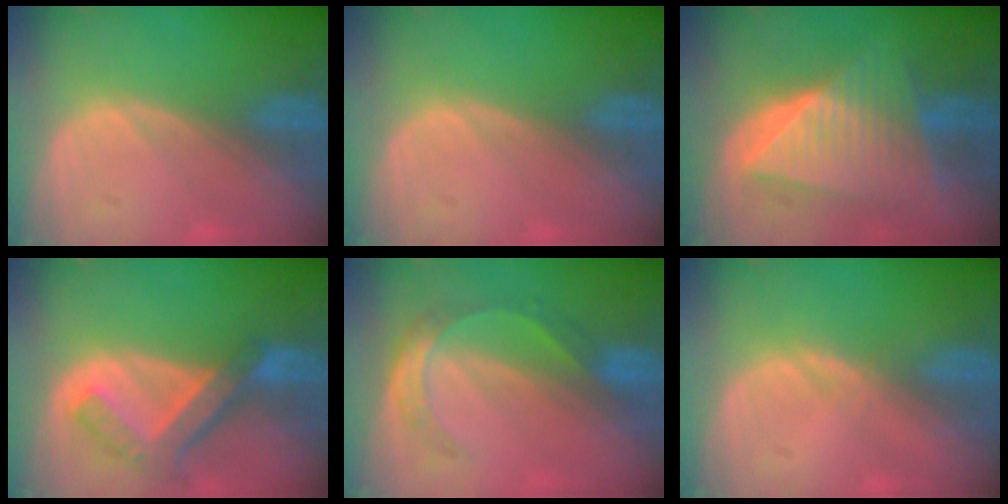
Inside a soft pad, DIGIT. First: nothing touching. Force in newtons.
{"total": 0.0}
{"total": 10.1, "press": 10.1, "slide": 0.6}
{"total": 7.7, "press": 6.6, "slide": 3.9}
{"total": 5.5, "press": 4.7, "slide": 2.8}
{"total": 0.6, "press": 0.6, "slide": 0.1}